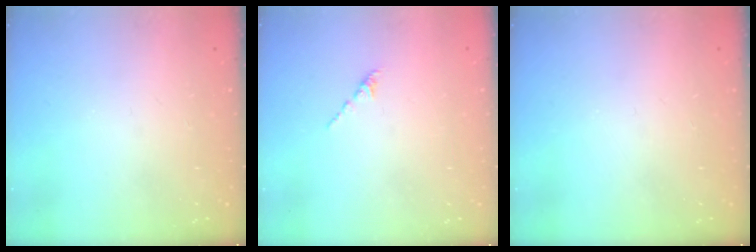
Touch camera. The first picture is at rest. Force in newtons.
{"total": 1.6, "press": 1.5, "slide": 0.6}
{"total": 0.0}